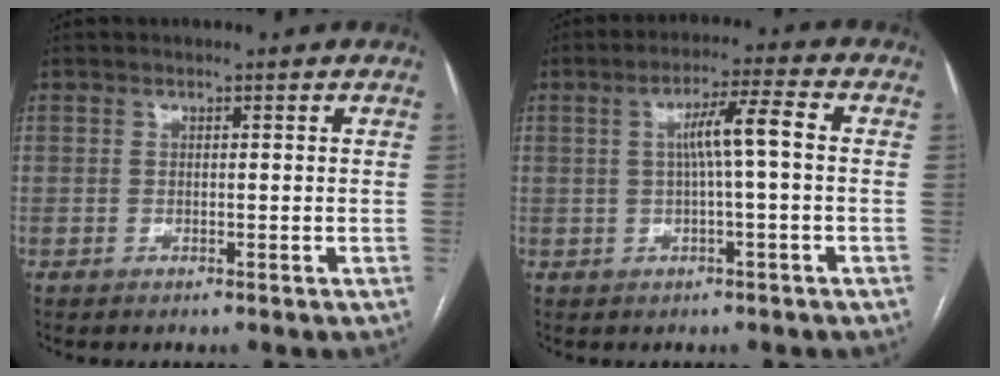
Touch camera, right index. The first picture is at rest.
{"total": 6.1, "force": [0.4, 0.0, 6.0], "torque": [-0.103, 0.015, 0.008]}